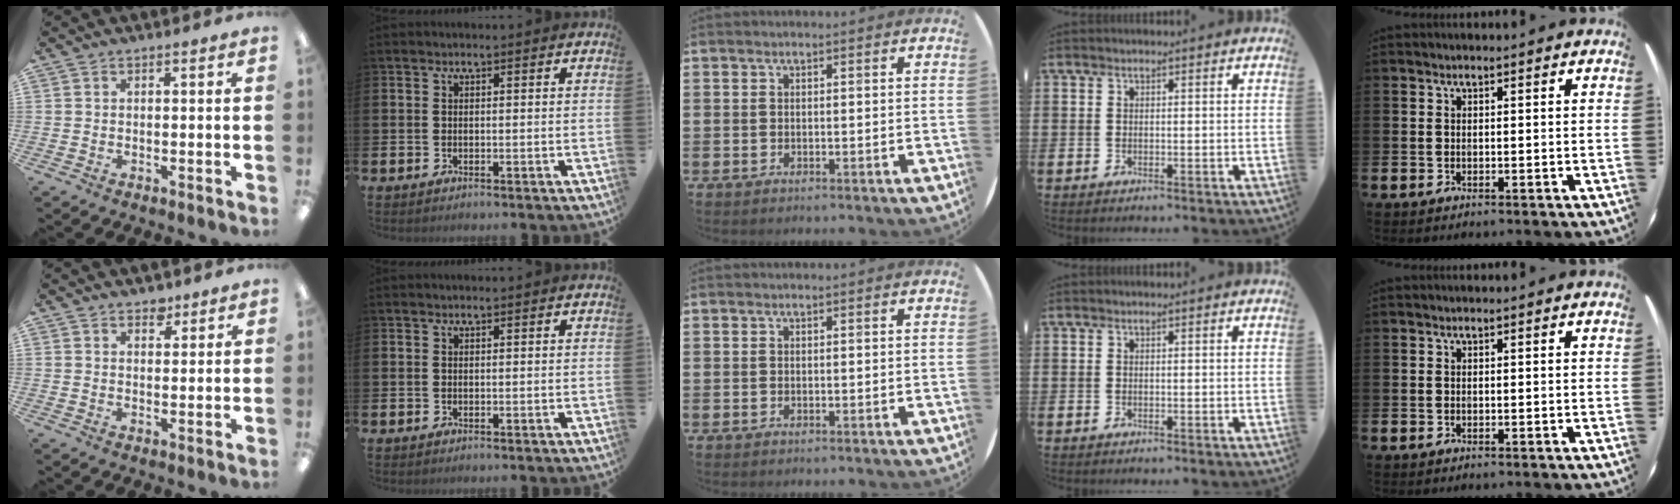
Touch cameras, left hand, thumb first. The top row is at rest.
{"thumb": {"total": 3.1, "force": [2.5, 1.6, 0.7], "torque": [0.008, -0.014, 0.043]}}